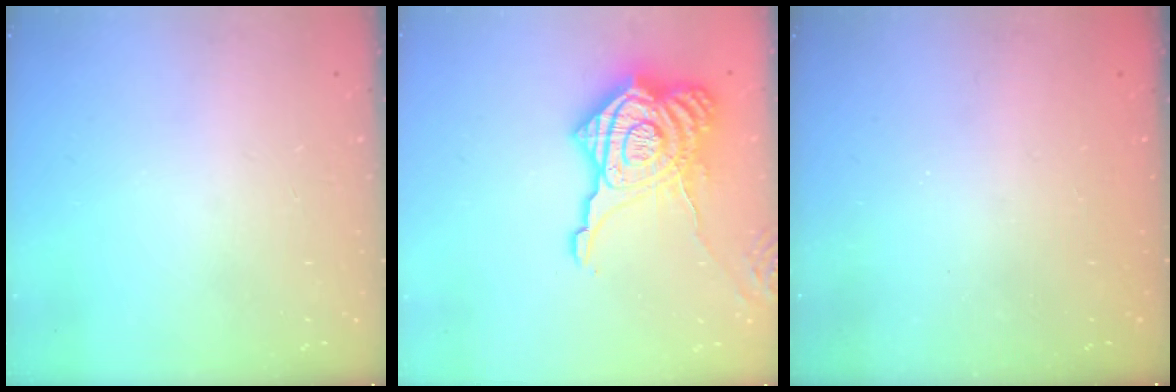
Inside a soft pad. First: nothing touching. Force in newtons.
{"total": 21.7, "press": 21.7, "slide": 1.8}
{"total": 2.4, "press": 2.3, "slide": 0.7}